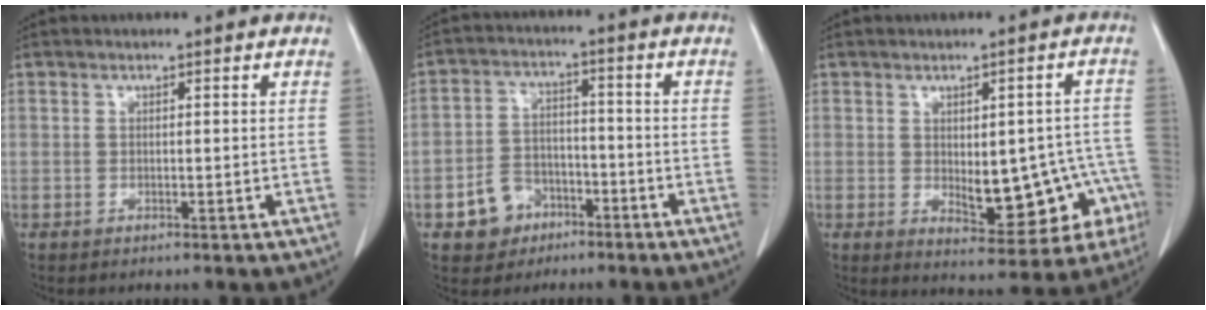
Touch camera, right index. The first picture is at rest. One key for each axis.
{"total": 6.8, "fx": -3.7, "fy": 5.3, "fz": 2.2, "tx": -0.048, "ty": 0.015, "tz": -0.053}
{"total": 12.1, "fx": -2.7, "fy": 5.5, "fz": 10.5, "tx": -0.117, "ty": 0.020, "tz": -0.017}